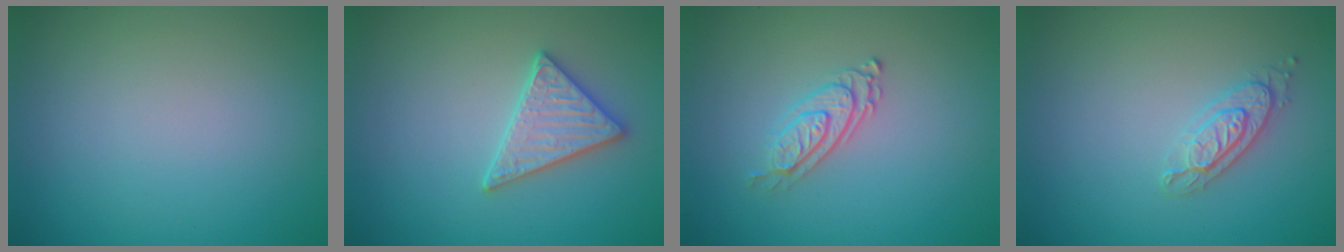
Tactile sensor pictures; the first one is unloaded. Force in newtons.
{"total": 3.1, "press": 3.0, "slide": 0.4}
{"total": 2.7, "press": 2.0, "slide": 1.8}
{"total": 2.1, "press": 2.1, "slide": 0.5}